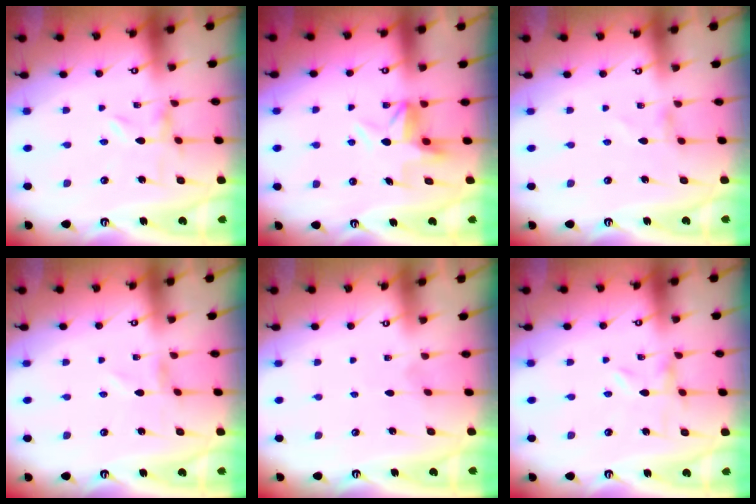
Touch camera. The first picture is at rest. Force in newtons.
{"total": 6.2, "press": 6.2, "slide": 0.4}
{"total": 1.7, "press": 1.6, "slide": 0.3}
{"total": 0.0}
{"total": 1.2, "press": 1.2, "slide": 0.2}
{"total": 0.0}